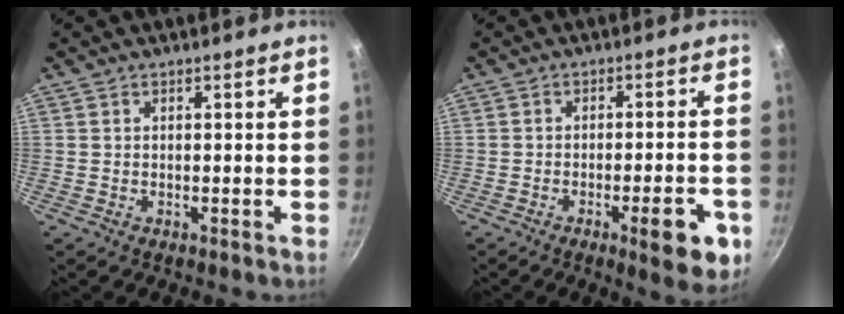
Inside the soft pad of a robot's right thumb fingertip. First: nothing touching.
{"total": 9.8, "force": [-4.1, 2.7, 8.4], "torque": [-0.087, 0.018, -0.049]}